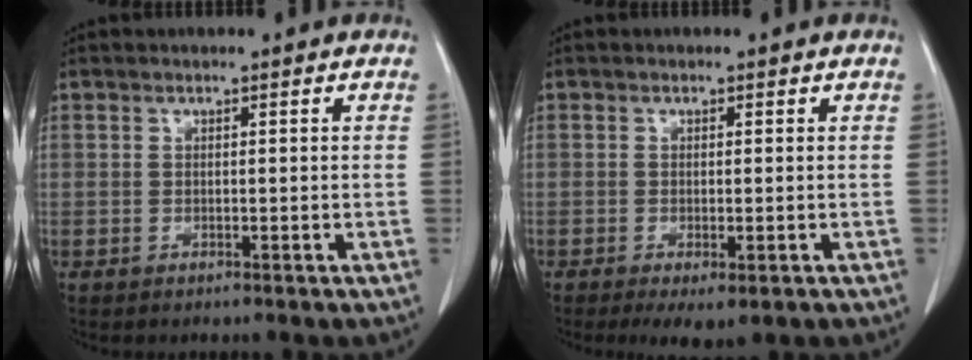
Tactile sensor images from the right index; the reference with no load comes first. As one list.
[{"total": 4.4, "force": [-2.2, 1.4, 3.5], "torque": [-0.051, -0.011, -0.028]}]